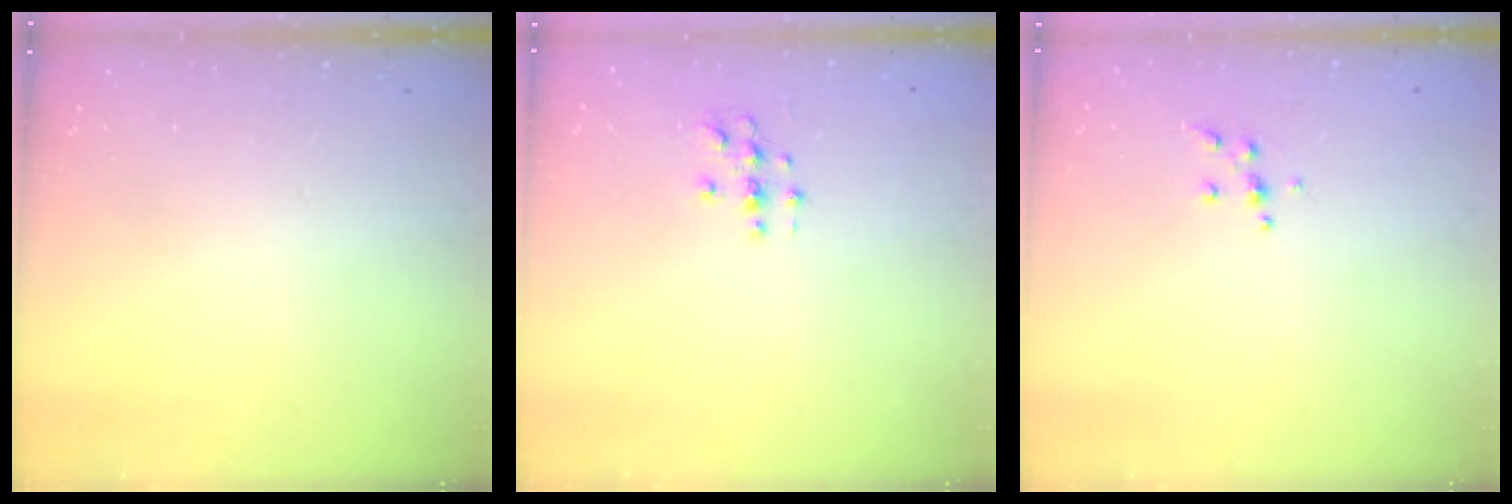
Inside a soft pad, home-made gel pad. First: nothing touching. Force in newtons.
{"total": 2.8, "press": 2.8, "slide": 0.3}
{"total": 4.5, "press": 4.5, "slide": 0.5}